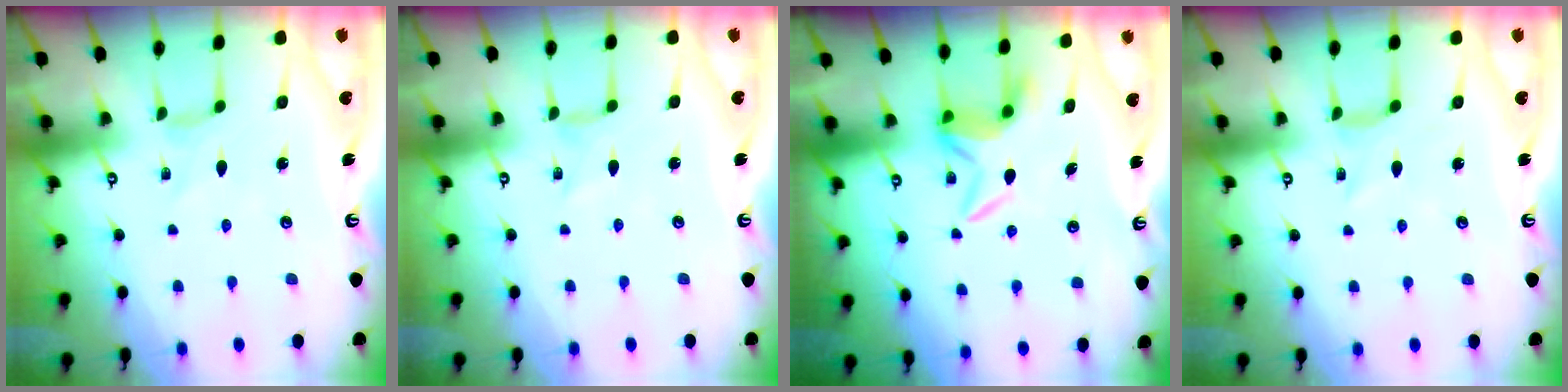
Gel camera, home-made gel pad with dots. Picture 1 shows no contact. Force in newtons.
{"total": 0.0}
{"total": 6.1, "press": 6.0, "slide": 0.8}
{"total": 2.4, "press": 2.4, "slide": 0.6}